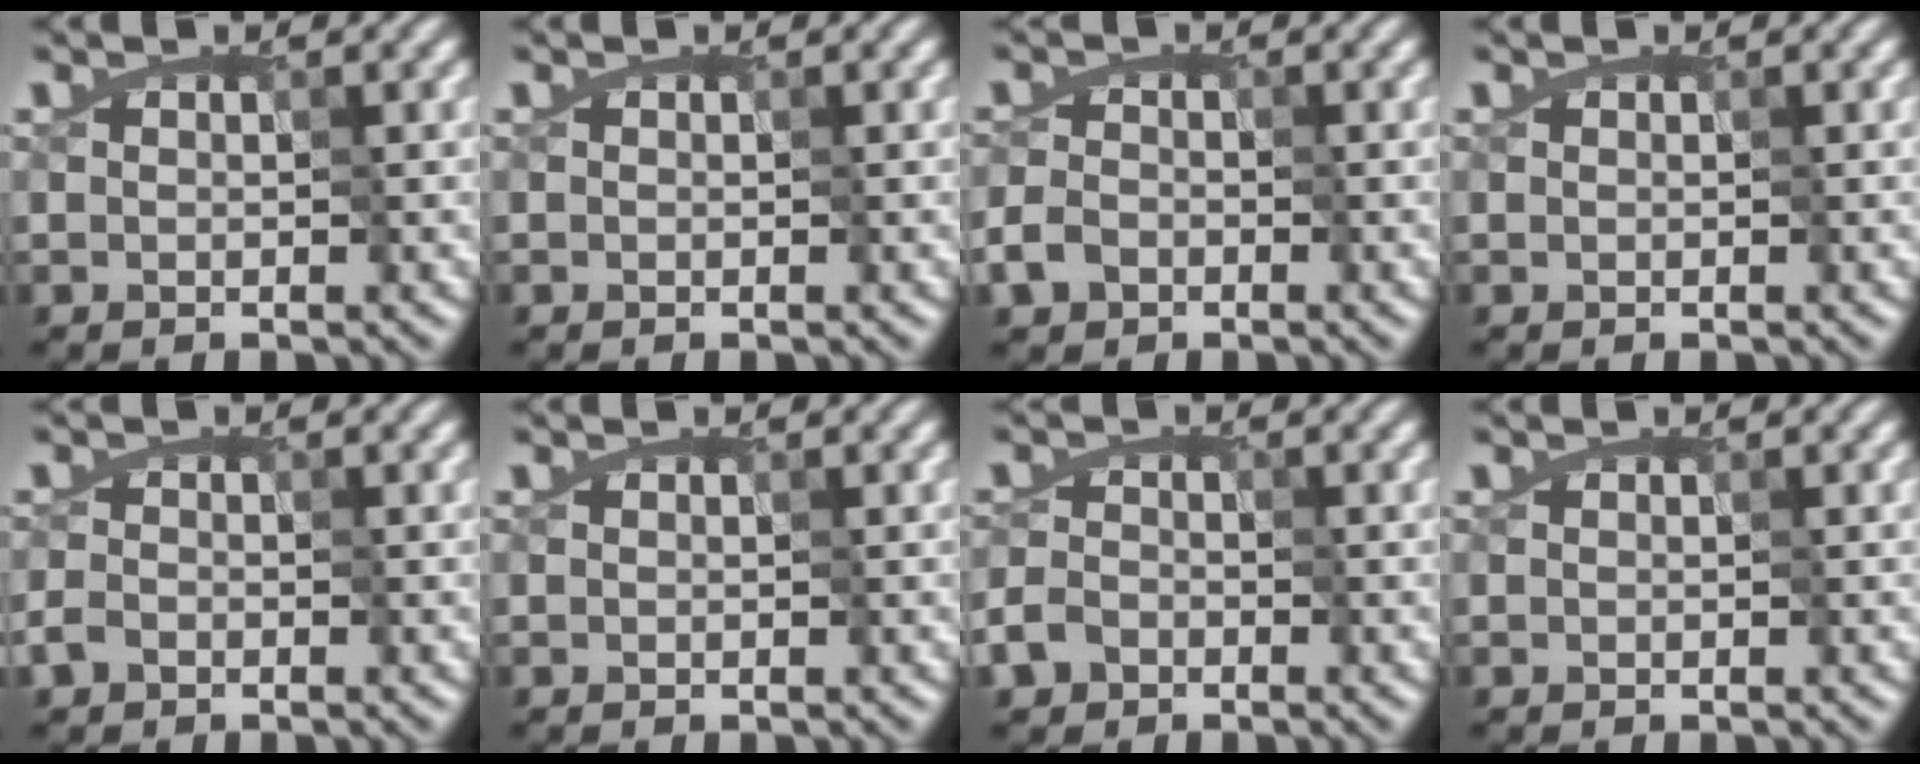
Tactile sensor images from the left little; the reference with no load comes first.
{"total": 0.0}
{"total": 3.4, "force": [-2.4, 2.1, 1.2], "torque": [-0.014, -0.002, -0.041]}
{"total": 0.0}
{"total": 2.2, "force": [-1.4, 1.4, 0.9], "torque": [-0.012, 0.006, -0.019]}
{"total": 0.0}
{"total": 4.1, "force": [-2.7, 2.8, 1.3], "torque": [-0.011, 0.006, -0.059]}
{"total": 0.0}